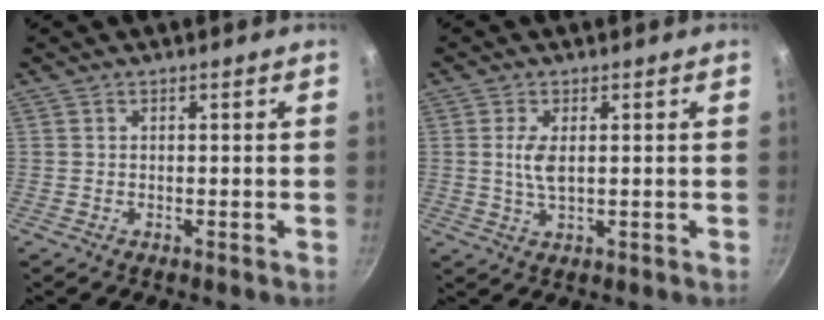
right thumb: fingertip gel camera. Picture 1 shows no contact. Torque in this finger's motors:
{"motor_torque": [0.00, 0.05, 0.49, 0.06, 0.01]}